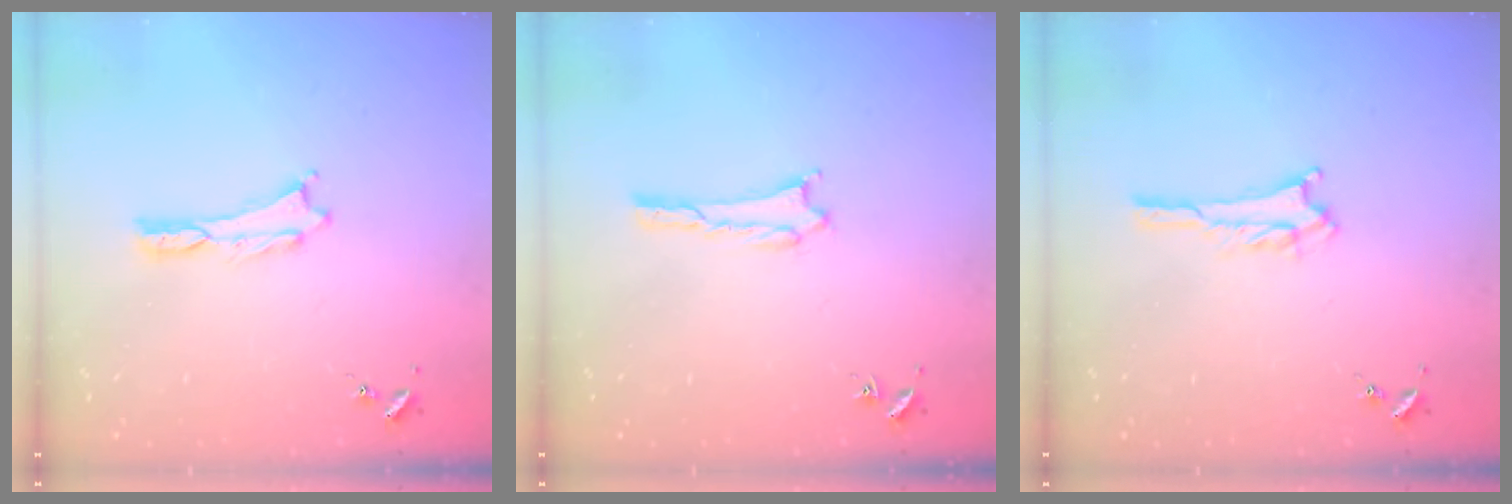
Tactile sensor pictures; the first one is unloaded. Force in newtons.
{"total": 0.9, "press": 0.8, "slide": 0.1}
{"total": 2.8, "press": 2.8, "slide": 0.3}